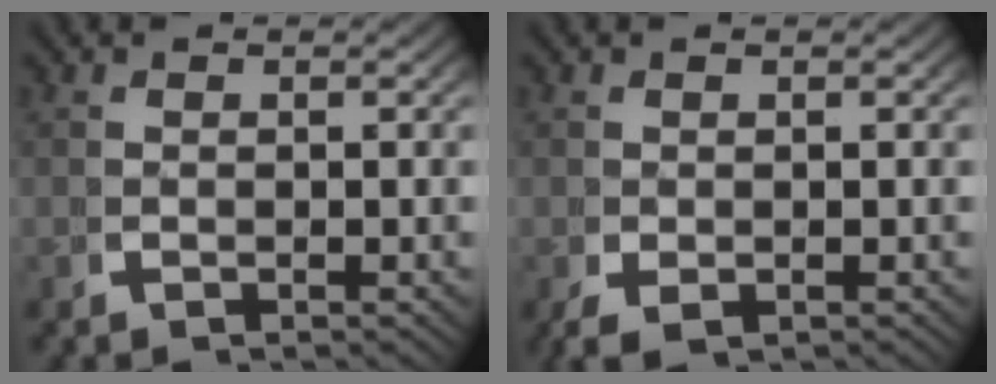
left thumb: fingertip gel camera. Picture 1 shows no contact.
{"total": 1.8, "force": [-0.6, 1.2, 1.1], "torque": [-0.031, -0.017, 0.002]}